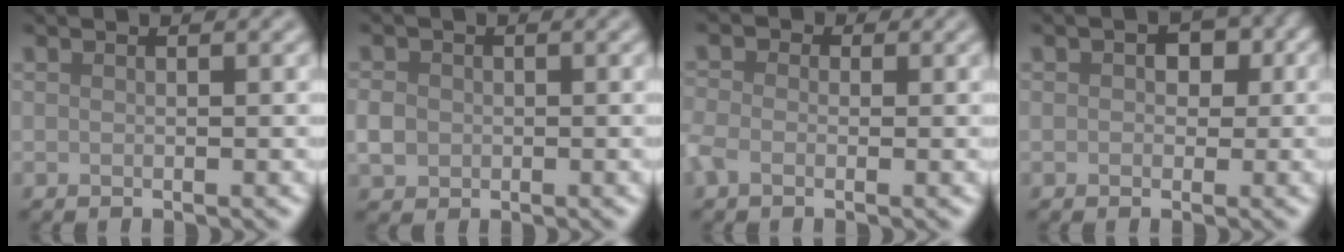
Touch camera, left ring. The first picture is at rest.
{"total": 2.0, "force": [-0.2, 1.8, 0.9], "torque": [-0.017, -0.001, -0.008]}
{"total": 2.6, "force": [-0.7, 2.1, 1.4], "torque": [-0.032, 0.006, -0.028]}
{"total": 2.3, "force": [0.3, 1.8, 1.4], "torque": [-0.010, 0.003, 0.000]}